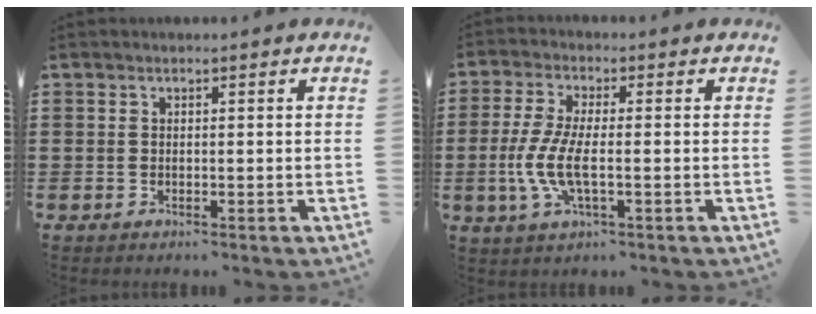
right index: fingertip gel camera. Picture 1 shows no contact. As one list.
[{"total": 7.0, "force": [-1.5, 2.2, 6.4], "torque": [-0.152, -0.013, -0.036]}]